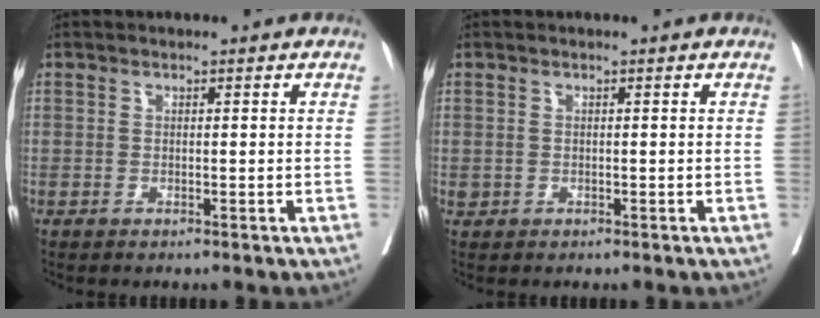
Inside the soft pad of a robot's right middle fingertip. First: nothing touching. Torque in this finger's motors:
{"motor_torque": [-0.03, -0.04, 0.00, 0.00]}